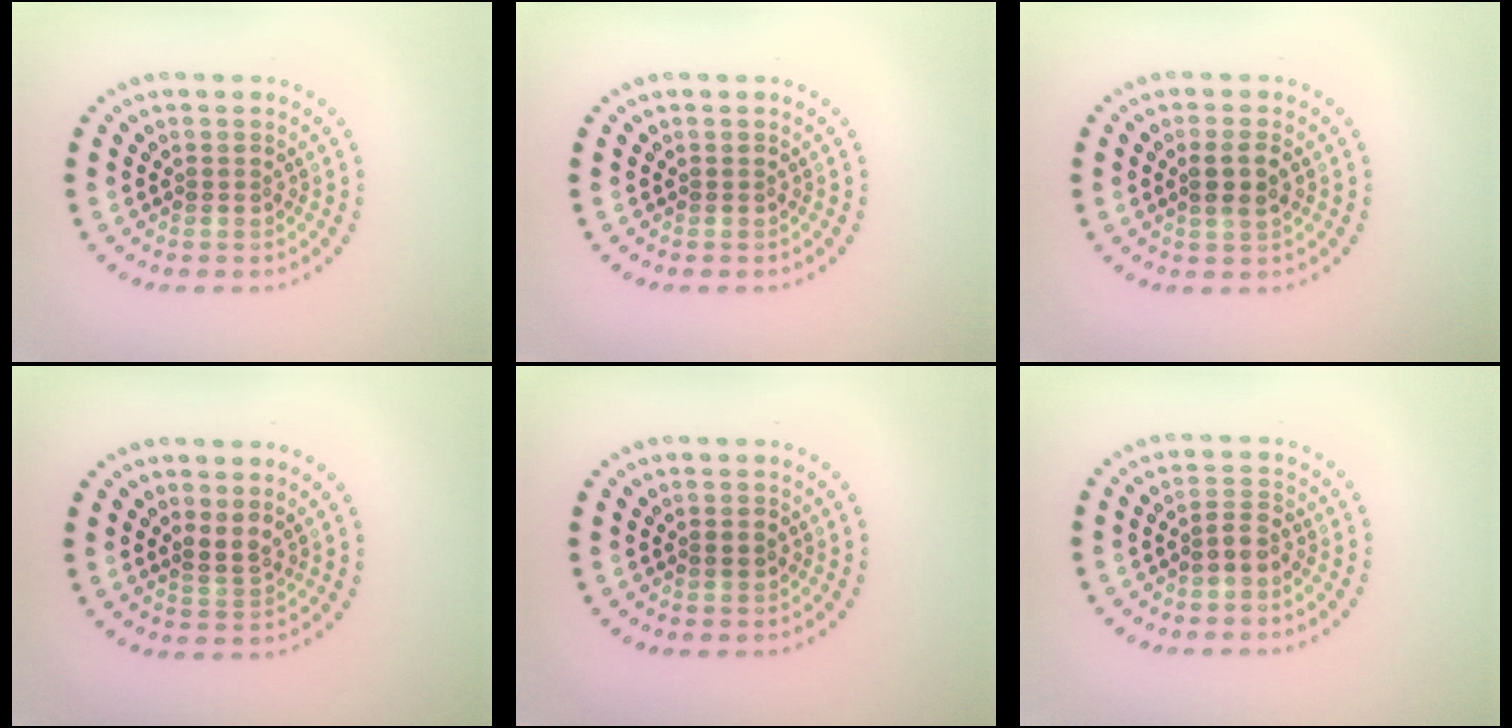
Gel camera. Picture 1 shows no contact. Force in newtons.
{"total": 0.0}
{"total": 2.1, "press": 1.9, "slide": 0.8}
{"total": 1.4, "press": 0.9, "slide": 1.0}
{"total": 0.9, "press": 0.8, "slide": 0.3}
{"total": 1.7, "press": 1.4, "slide": 0.9}